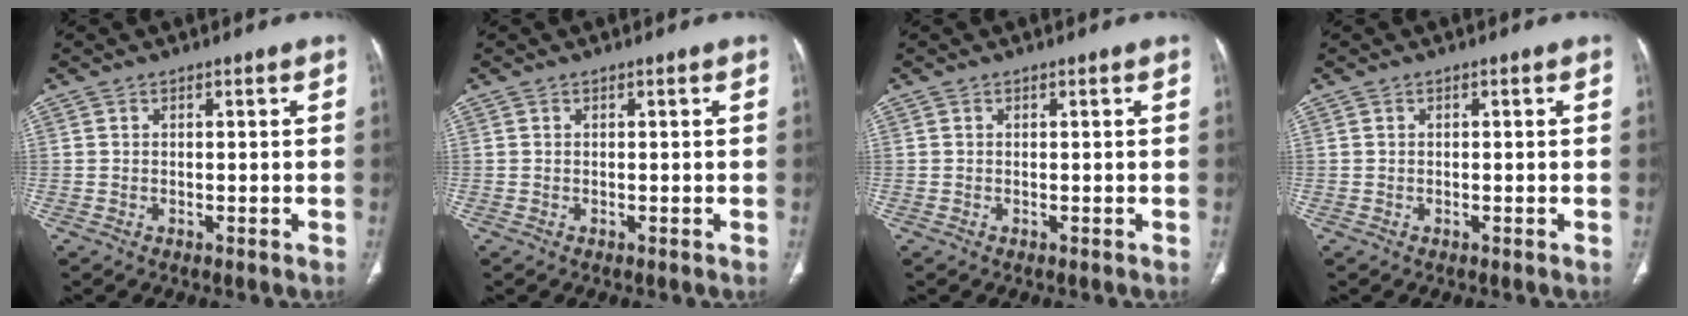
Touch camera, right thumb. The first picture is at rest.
{"total": 0.0}
{"total": 0.0}
{"total": 0.0}